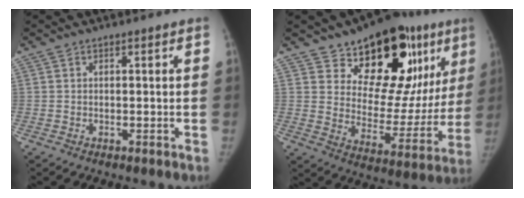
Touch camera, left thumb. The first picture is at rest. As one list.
[{"total": 24.5, "force": [13.4, 12.7, 16.1], "torque": [-0.171, -0.052, 0.204]}]